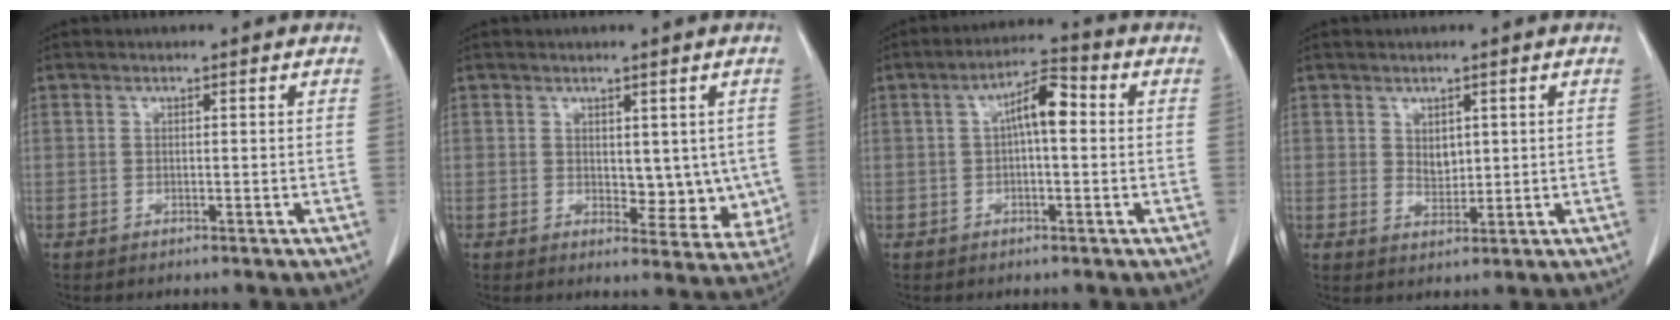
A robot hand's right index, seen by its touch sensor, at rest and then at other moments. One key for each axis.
{"total": 6.5, "fx": 0.5, "fy": 3.9, "fz": 5.2, "tx": -0.041, "ty": -0.011, "tz": 0.014}
{"total": 6.2, "fx": 0.8, "fy": 1.7, "fz": 5.9, "tx": -0.103, "ty": 0.024, "tz": 0.009}
{"total": 2.5, "fx": 0.9, "fy": 1.7, "fz": 1.6, "tx": -0.028, "ty": -0.003, "tz": 0.021}